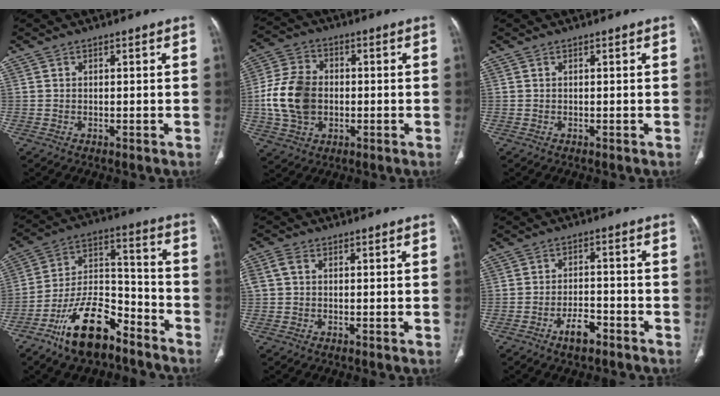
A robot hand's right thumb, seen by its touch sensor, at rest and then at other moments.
{"total": 12.8, "force": [-0.9, 9.5, 8.6], "torque": [-0.158, 0.015, -0.016]}
{"total": 0.0}
{"total": 16.7, "force": [-11.1, 7.5, 10.0], "torque": [-0.155, 0.086, -0.200]}
{"total": 2.8, "force": [0.4, 2.0, 1.9], "torque": [-0.054, 0.014, 0.006]}
{"total": 5.0, "force": [-3.3, 2.1, 3.1], "torque": [-0.048, 0.026, -0.054]}